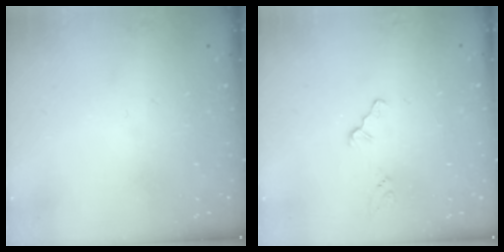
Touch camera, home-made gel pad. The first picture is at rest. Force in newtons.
{"total": 0.0}